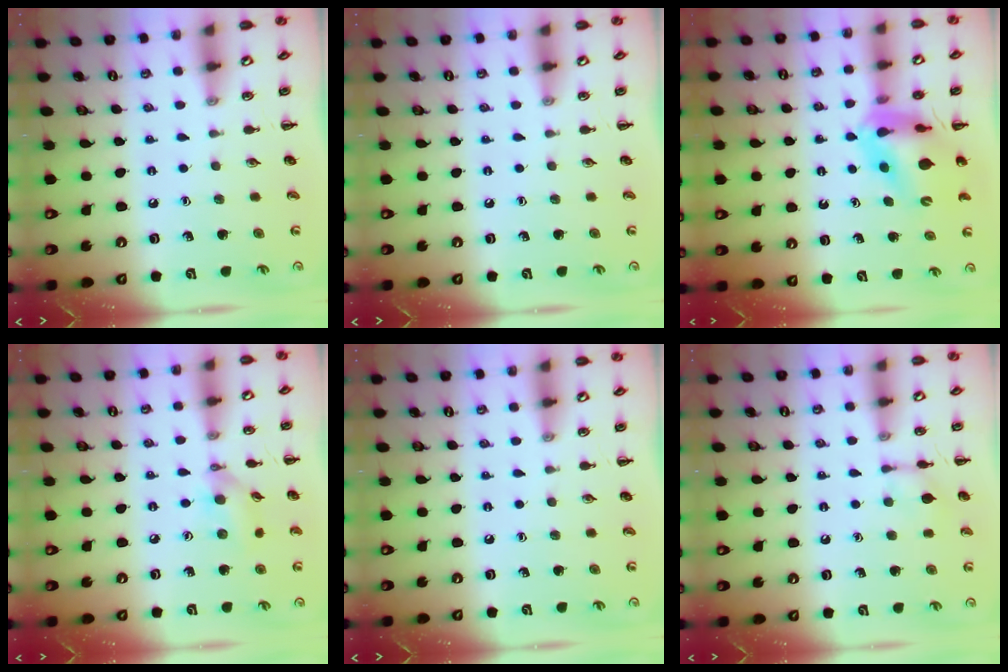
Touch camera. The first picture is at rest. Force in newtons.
{"total": 0.0}
{"total": 10.4, "press": 9.8, "slide": 3.3}
{"total": 9.3, "press": 9.3, "slide": 1.2}
{"total": 0.0}
{"total": 6.4, "press": 6.4, "slide": 0.2}